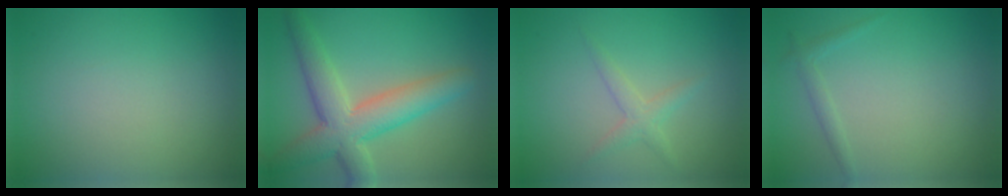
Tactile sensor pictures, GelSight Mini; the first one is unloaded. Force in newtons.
{"total": 6.5, "press": 6.5, "slide": 0.4}
{"total": 1.5, "press": 1.5, "slide": 0.1}
{"total": 1.0, "press": 1.0, "slide": 0.0}